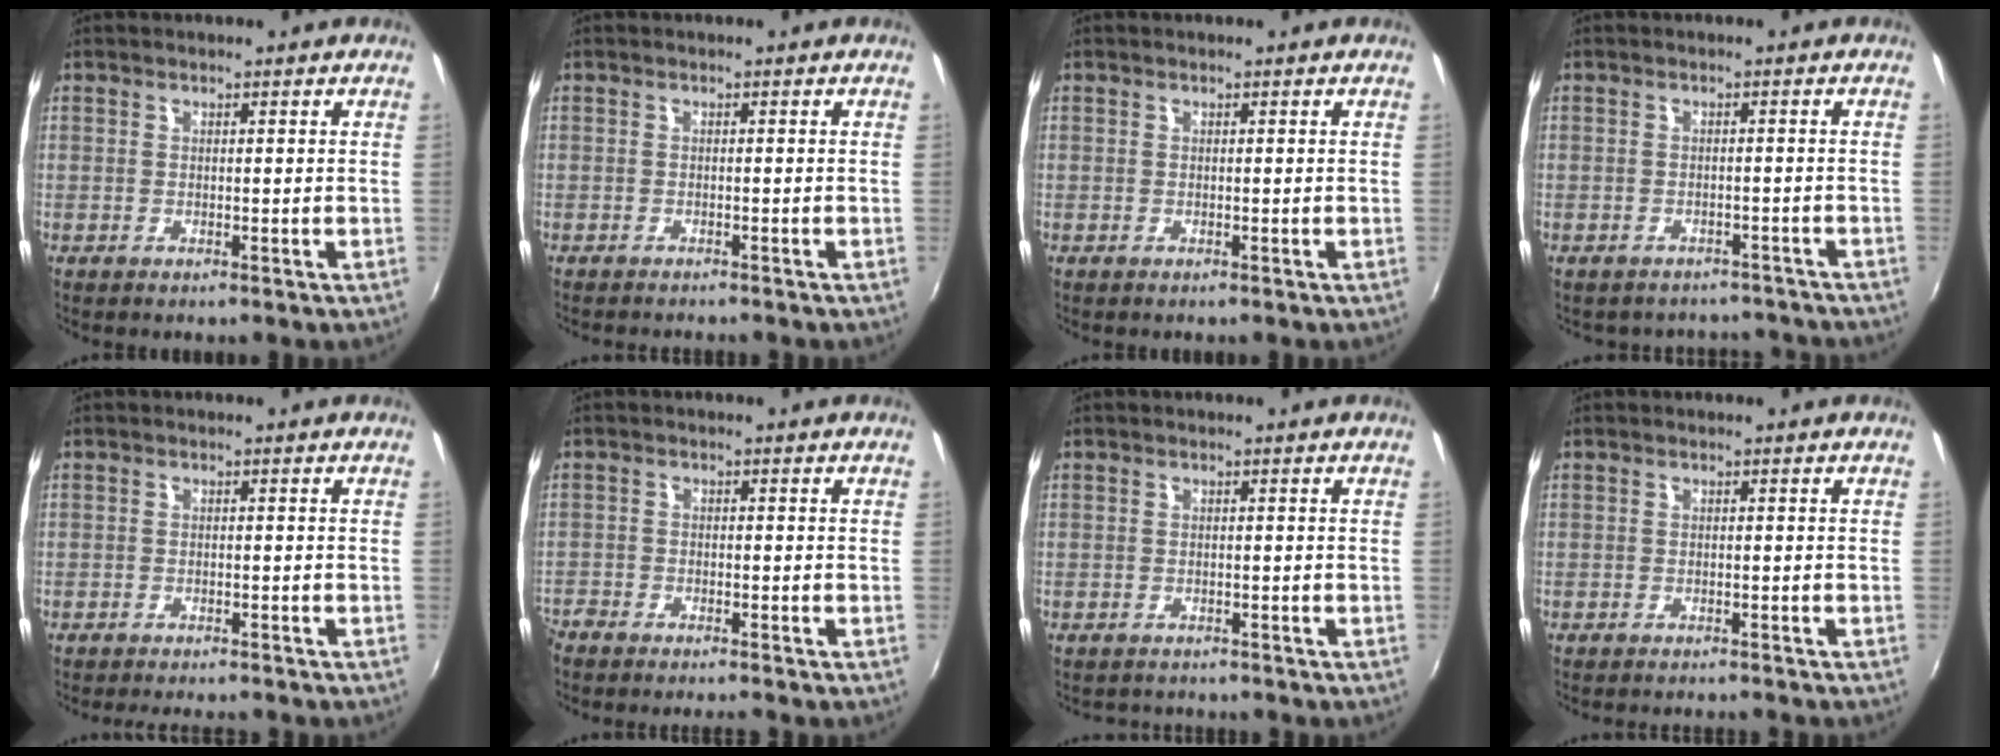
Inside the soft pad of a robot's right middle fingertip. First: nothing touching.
{"total": 2.4, "force": [-2.2, 0.2, 0.8], "torque": [-0.022, -0.013, -0.036]}
{"total": 0.0}
{"total": 8.8, "force": [-7.8, 3.5, 1.9], "torque": [-0.043, 0.004, -0.089]}
{"total": 4.9, "force": [-4.4, 0.8, 1.9], "torque": [-0.050, -0.009, -0.065]}
{"total": 5.1, "force": [-4.8, 0.9, 1.6], "torque": [-0.058, -0.020, -0.090]}
{"total": 2.1, "force": [-2.0, 0.7, 0.1], "torque": [-0.009, -0.005, -0.031]}
{"total": 4.4, "force": [-4.1, 0.4, 1.5], "torque": [-0.038, -0.012, -0.061]}